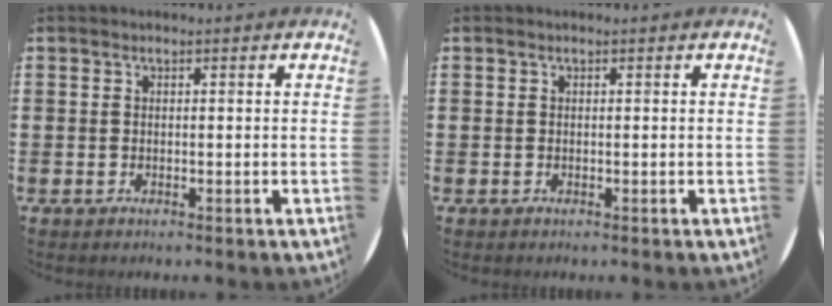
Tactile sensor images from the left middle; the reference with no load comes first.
{"total": 0.0}